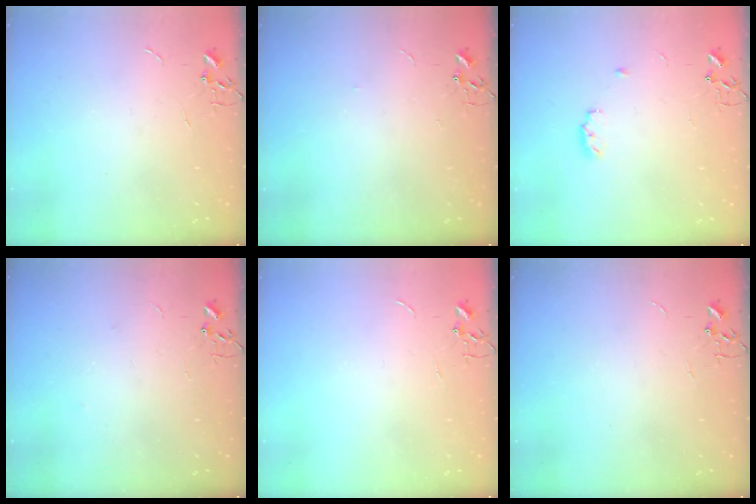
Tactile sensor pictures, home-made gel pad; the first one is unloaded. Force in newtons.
{"total": 2.8, "press": 2.8, "slide": 0.5}
{"total": 5.5, "press": 5.4, "slide": 0.9}
{"total": 2.5, "press": 2.1, "slide": 1.4}
{"total": 0.0}
{"total": 0.0}